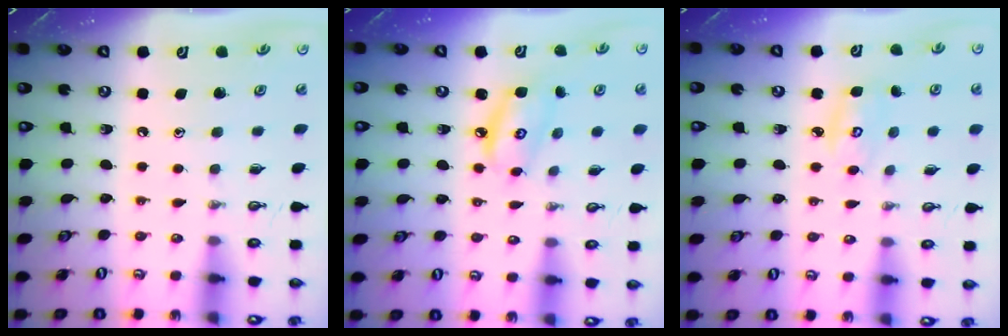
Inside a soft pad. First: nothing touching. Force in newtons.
{"total": 6.8, "press": 6.8, "slide": 0.5}
{"total": 5.0, "press": 5.0, "slide": 0.4}